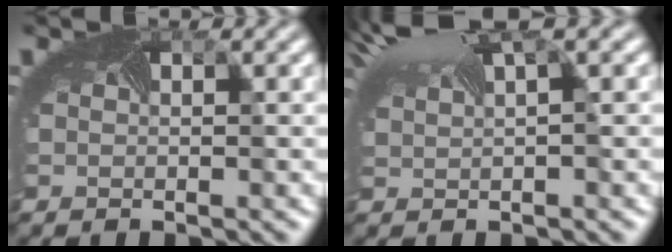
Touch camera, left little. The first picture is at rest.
{"total": 6.5, "force": [3.9, 2.2, 4.7], "torque": [-0.114, 0.028, 0.077]}